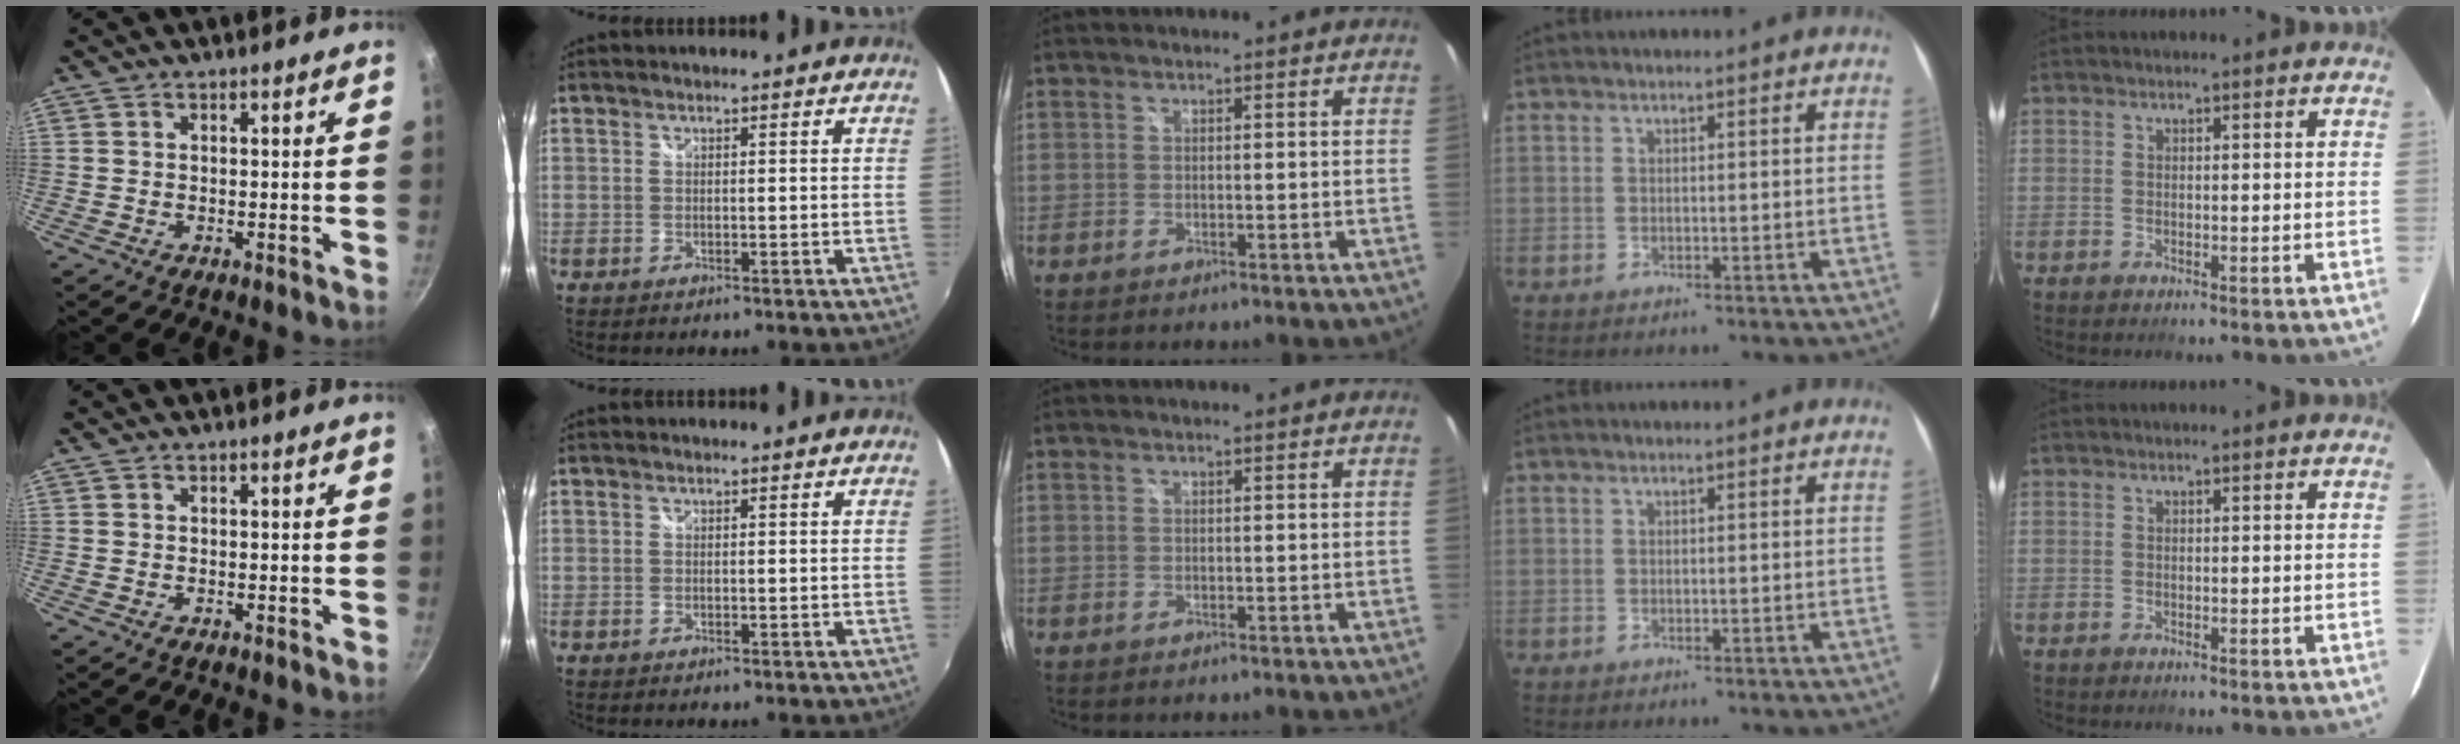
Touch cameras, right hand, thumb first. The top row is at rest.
{}